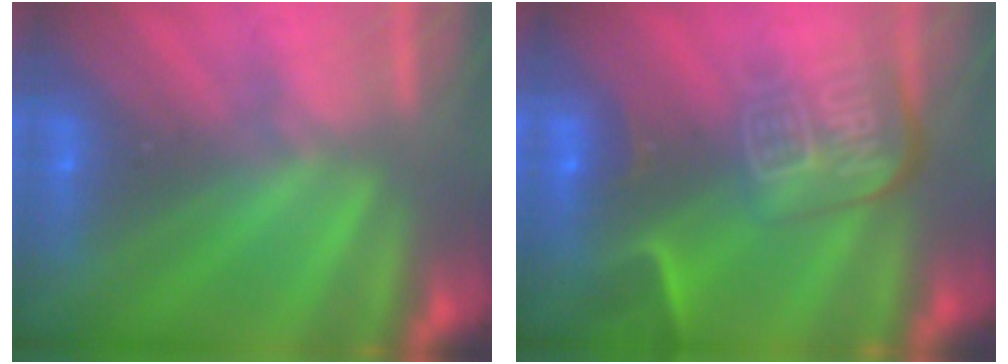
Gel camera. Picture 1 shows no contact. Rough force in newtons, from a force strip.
{"total": 9.1}